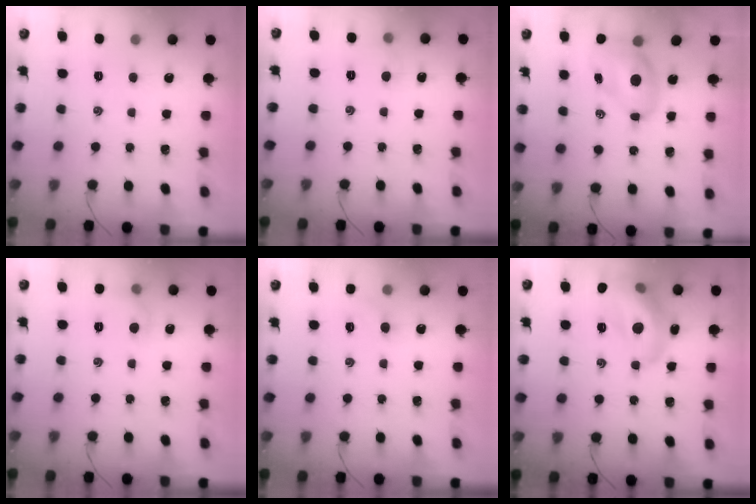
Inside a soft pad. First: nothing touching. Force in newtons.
{"total": 3.3, "press": 3.2, "slide": 0.8}
{"total": 8.6, "press": 8.5, "slide": 1.6}
{"total": 5.8, "press": 5.7, "slide": 1.3}
{"total": 4.8, "press": 4.7, "slide": 1.1}
{"total": 16.4, "press": 16.3, "slide": 1.8}